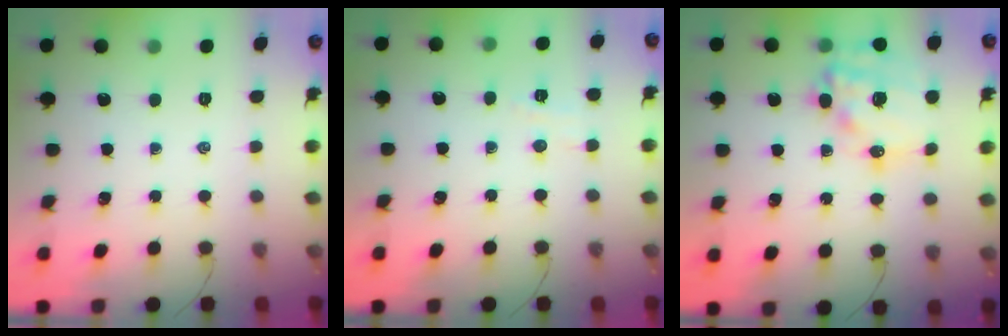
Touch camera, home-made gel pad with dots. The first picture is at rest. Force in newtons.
{"total": 3.4, "press": 3.3, "slide": 1.1}
{"total": 16.2, "press": 15.8, "slide": 3.7}